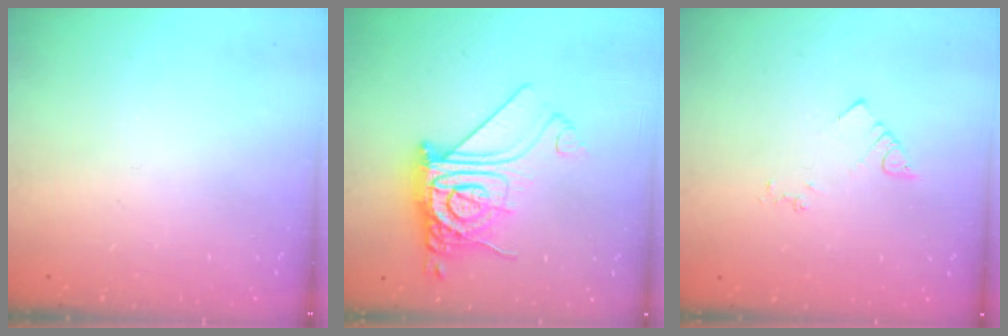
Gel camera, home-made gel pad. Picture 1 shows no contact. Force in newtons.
{"total": 20.3, "press": 20.2, "slide": 2.3}
{"total": 3.0, "press": 3.0, "slide": 0.4}